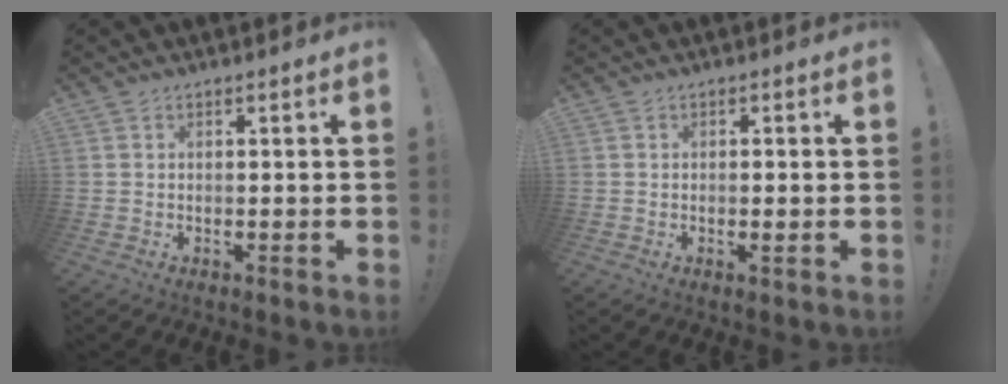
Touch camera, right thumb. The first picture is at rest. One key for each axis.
{"total": 1.2, "fx": -0.4, "fy": 0.0, "fz": 1.1, "tx": -0.018, "ty": -0.002, "tz": -0.007}